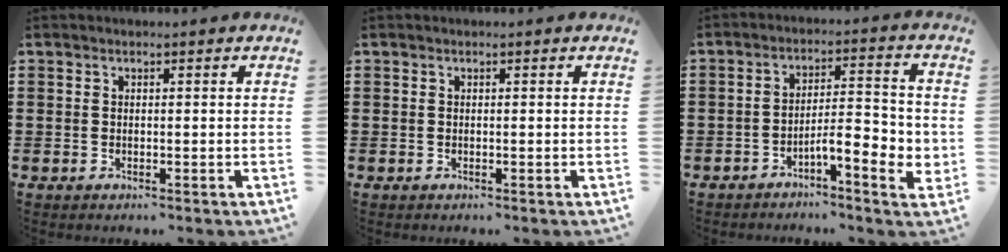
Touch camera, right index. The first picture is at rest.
{"total": 0.0}
{"total": 7.0, "force": [-3.0, 1.8, 6.0], "torque": [-0.083, -0.005, -0.054]}